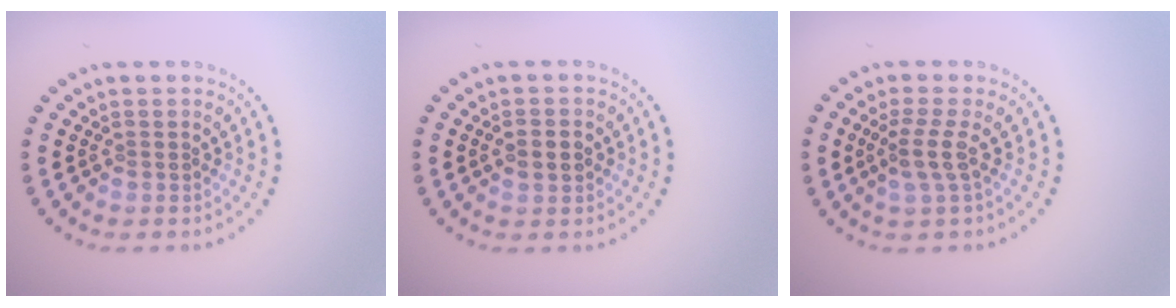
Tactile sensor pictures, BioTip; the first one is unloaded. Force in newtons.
{"total": 2.4, "press": 2.4, "slide": 0.1}
{"total": 2.1, "press": 1.5, "slide": 1.5}